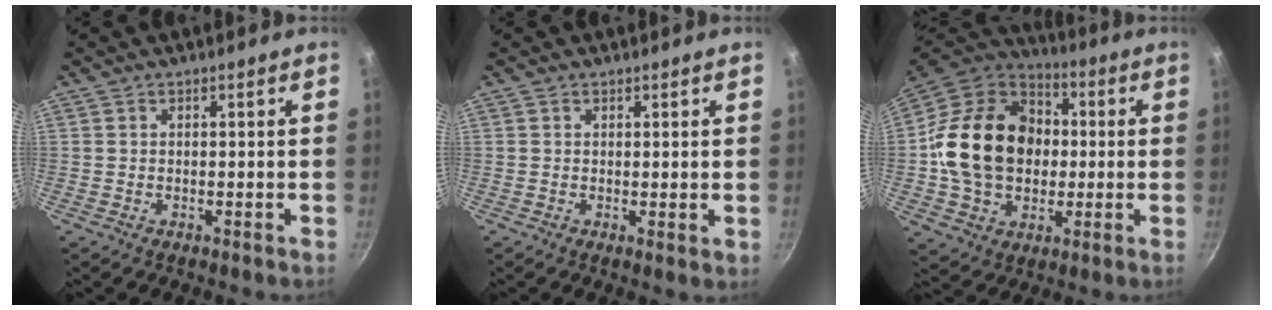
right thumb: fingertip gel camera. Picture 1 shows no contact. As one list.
[{"total": 1.3, "force": [0.7, 0.6, 1.0], "torque": [-0.012, -0.006, 0.009]}, {"total": 22.4, "force": [0.5, 17.5, 14.0], "torque": [-0.221, 0.035, 0.007]}]